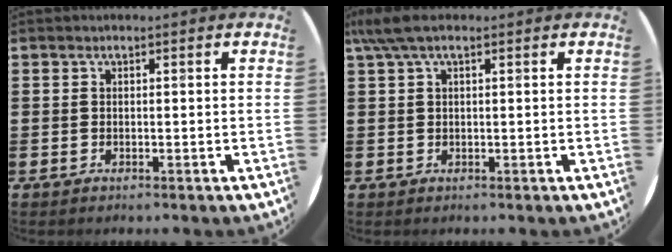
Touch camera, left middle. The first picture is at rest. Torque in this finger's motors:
{"motor_torque": [0.85, -0.73, 0.33, 0.10]}